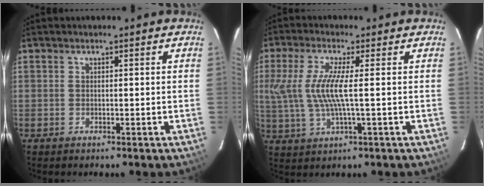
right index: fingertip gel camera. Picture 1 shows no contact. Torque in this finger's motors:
{"motor_torque": [0.22, 0.10, 0.28, 0.15]}